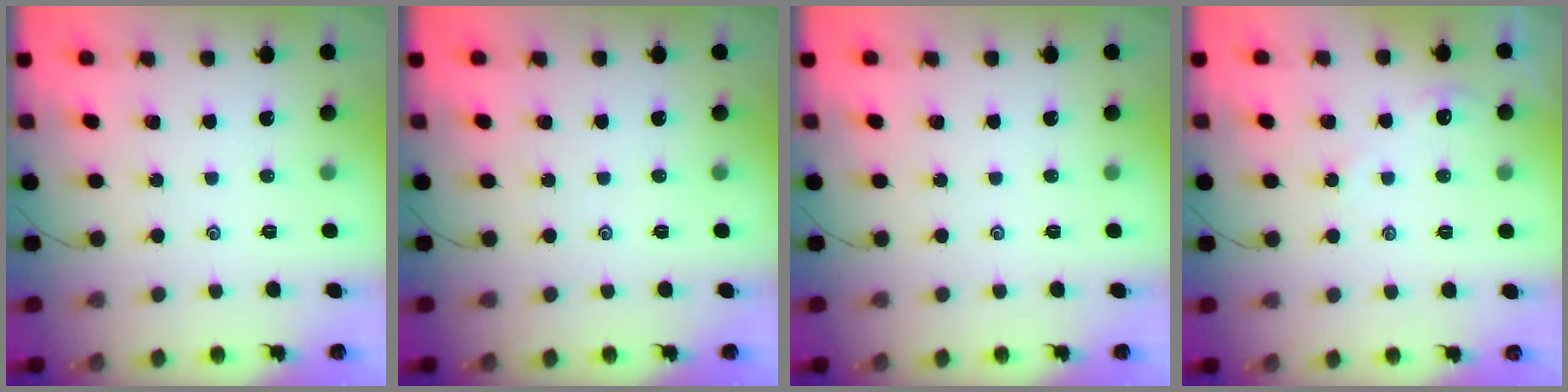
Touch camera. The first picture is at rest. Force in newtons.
{"total": 0.0}
{"total": 0.0}
{"total": 2.2, "press": 2.2, "slide": 0.4}